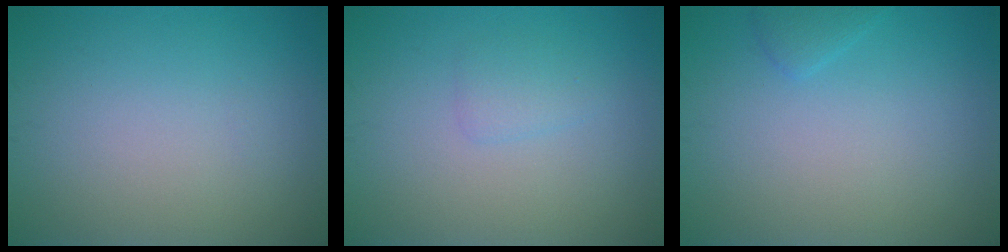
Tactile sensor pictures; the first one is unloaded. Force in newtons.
{"total": 1.2, "press": 1.2, "slide": 0.1}
{"total": 1.0, "press": 1.0, "slide": 0.1}